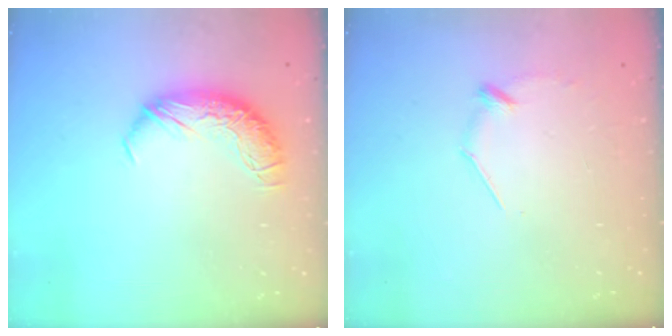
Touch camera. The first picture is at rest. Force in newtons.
{"total": 6.7, "press": 6.6, "slide": 0.9}